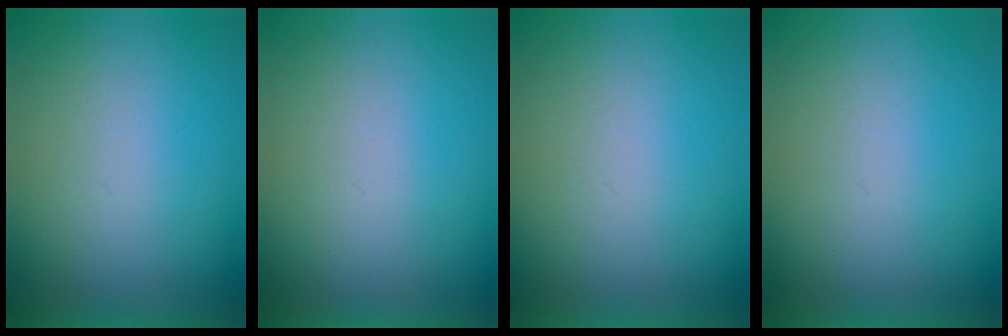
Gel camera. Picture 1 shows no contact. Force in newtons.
{"total": 1.5}
{"total": 1.1}
{"total": 0.0}